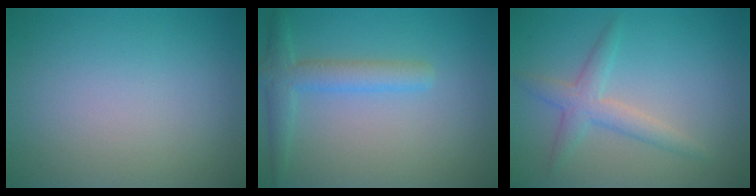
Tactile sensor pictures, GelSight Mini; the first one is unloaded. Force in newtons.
{"total": 3.0, "press": 3.0, "slide": 0.1}
{"total": 2.7, "press": 2.7, "slide": 0.1}